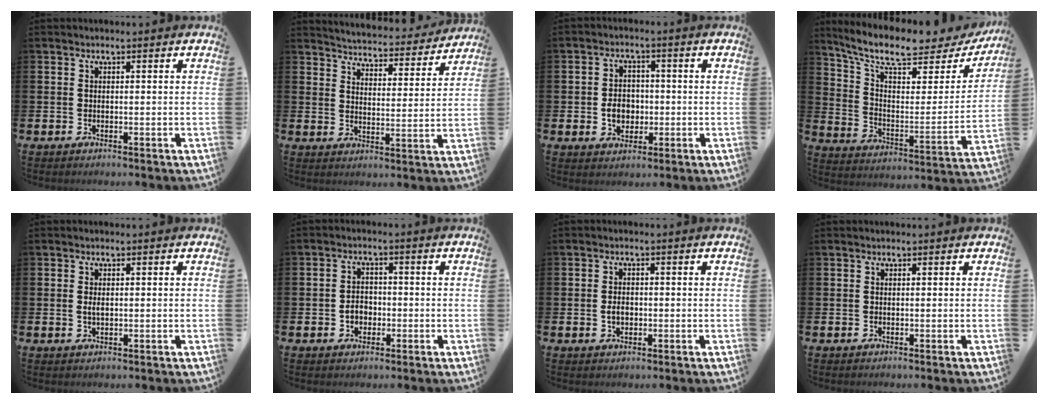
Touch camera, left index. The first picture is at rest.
{"total": 4.7, "force": [4.6, 0.5, 0.2], "torque": [-0.018, -0.044, 0.074]}
{"total": 4.4, "force": [-0.7, 3.6, 2.5], "torque": [-0.037, 0.003, -0.020]}
{"total": 9.7, "force": [8.2, 2.7, 4.4], "torque": [-0.112, -0.056, 0.137]}
{"total": 1.1, "force": [0.1, 0.6, 1.0], "torque": [-0.018, 0.004, 0.001]}
{"total": 2.8, "force": [-0.8, 2.2, 1.4], "torque": [-0.013, -0.003, -0.022]}
{"total": 2.1, "force": [-0.2, 1.5, 1.4], "torque": [-0.019, 0.003, -0.008]}
{"total": 0.0}